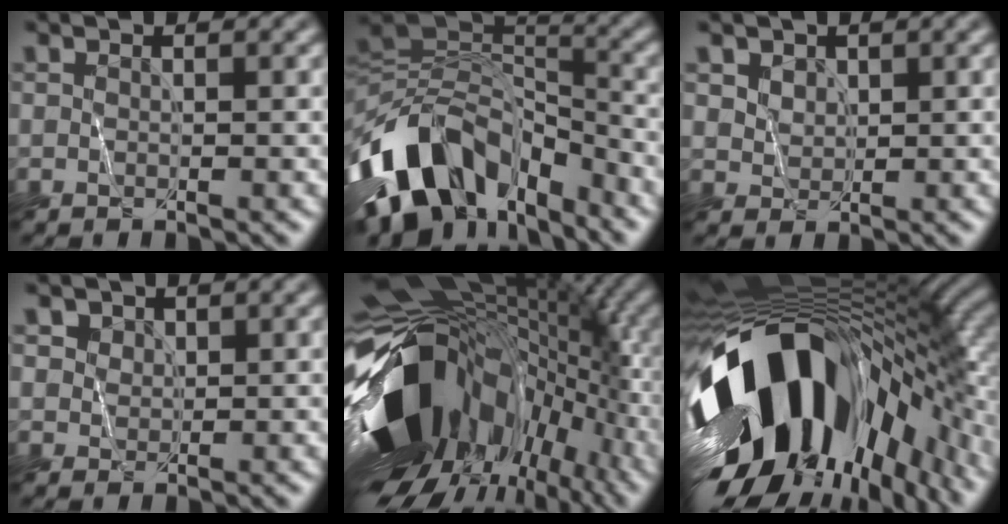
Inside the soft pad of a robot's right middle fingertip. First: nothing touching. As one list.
[{"total": 12.2, "force": [-5.1, 8.0, 7.7], "torque": [-0.150, 0.016, -0.099]}, {"total": 3.1, "force": [2.2, 1.9, 1.0], "torque": [-0.038, 0.003, 0.050]}, {"total": 3.0, "force": [2.2, 1.9, 0.8], "torque": [-0.021, 0.006, 0.036]}, {"total": 18.0, "force": [-4.3, 11.7, 13.0], "torque": [-0.260, -0.022, -0.070]}, {"total": 18.3, "force": [-5.0, 10.4, 14.2], "torque": [-0.264, -0.017, -0.082]}]